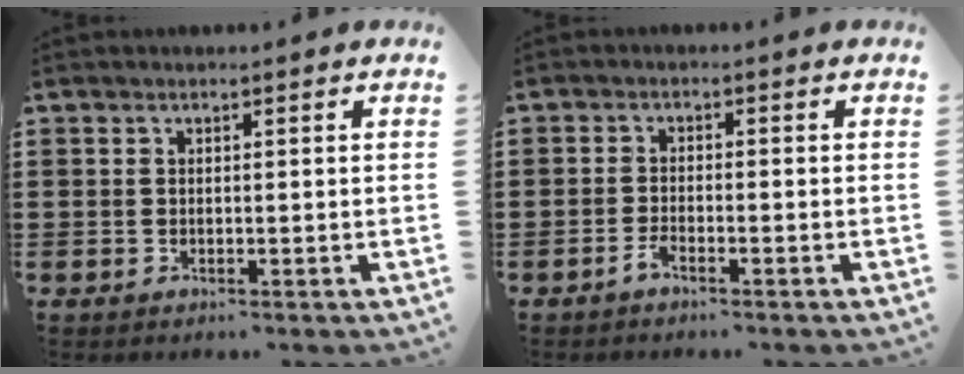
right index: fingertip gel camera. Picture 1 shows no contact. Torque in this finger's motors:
{"motor_torque": [-0.05, -0.02, 0.04, 0.01]}